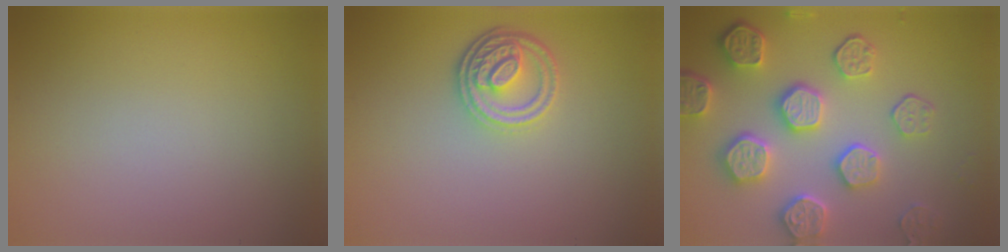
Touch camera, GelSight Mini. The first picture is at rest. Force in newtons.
{"total": 3.9, "press": 3.1, "slide": 2.4}
{"total": 7.0, "press": 5.7, "slide": 4.2}